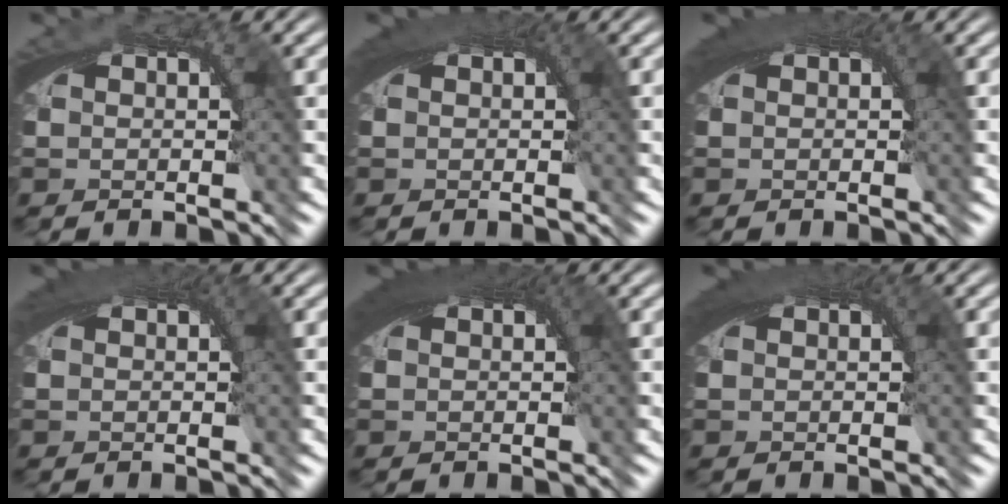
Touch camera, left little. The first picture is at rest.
{"total": 2.3, "force": [0.6, 1.3, 1.7], "torque": [-0.029, -0.004, 0.010]}
{"total": 2.3, "force": [0.6, 1.4, 1.8], "torque": [-0.028, -0.005, 0.010]}
{"total": 2.0, "force": [0.6, 1.2, 1.5], "torque": [-0.024, -0.006, 0.010]}
{"total": 3.5, "force": [0.9, 1.8, 2.8], "torque": [-0.045, -0.007, 0.016]}
{"total": 2.7, "force": [0.7, 1.6, 2.0], "torque": [-0.033, -0.005, 0.011]}